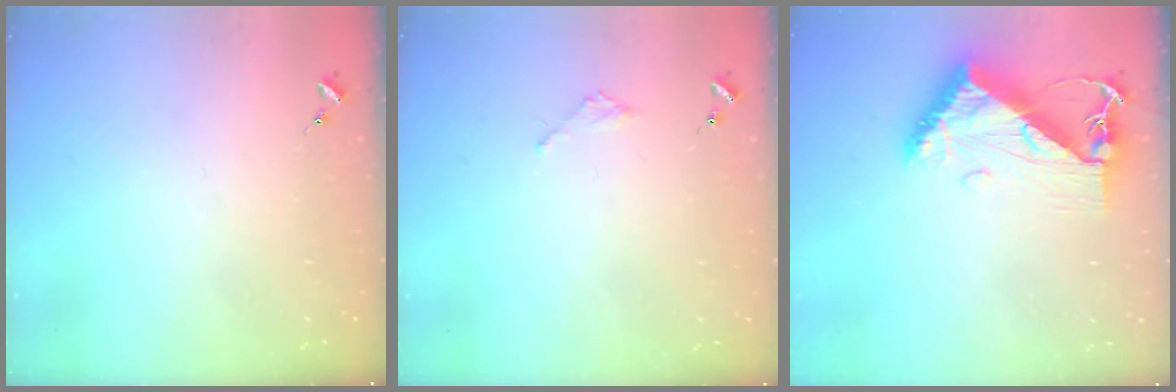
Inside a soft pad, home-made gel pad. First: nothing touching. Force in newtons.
{"total": 1.8, "press": 1.8, "slide": 0.2}
{"total": 9.5, "press": 9.4, "slide": 1.0}